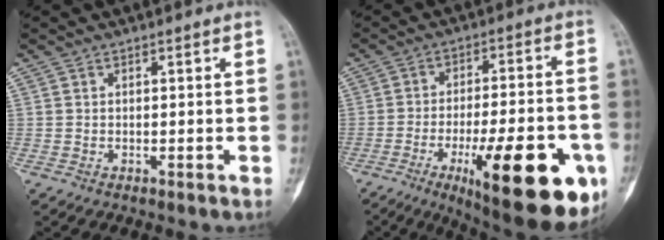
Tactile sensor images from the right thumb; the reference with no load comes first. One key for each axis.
{"total": 25.3, "fx": -10.1, "fy": 7.9, "fz": 21.8, "tx": -0.259, "ty": 0.025, "tz": -0.133}